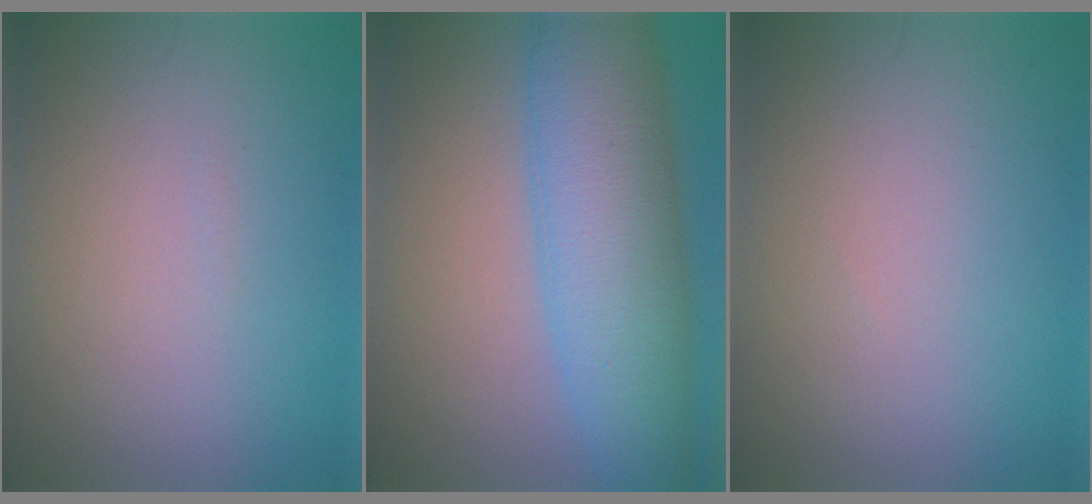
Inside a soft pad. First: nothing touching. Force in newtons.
{"total": 10.3, "press": 10.3, "slide": 0.2}
{"total": 0.0}